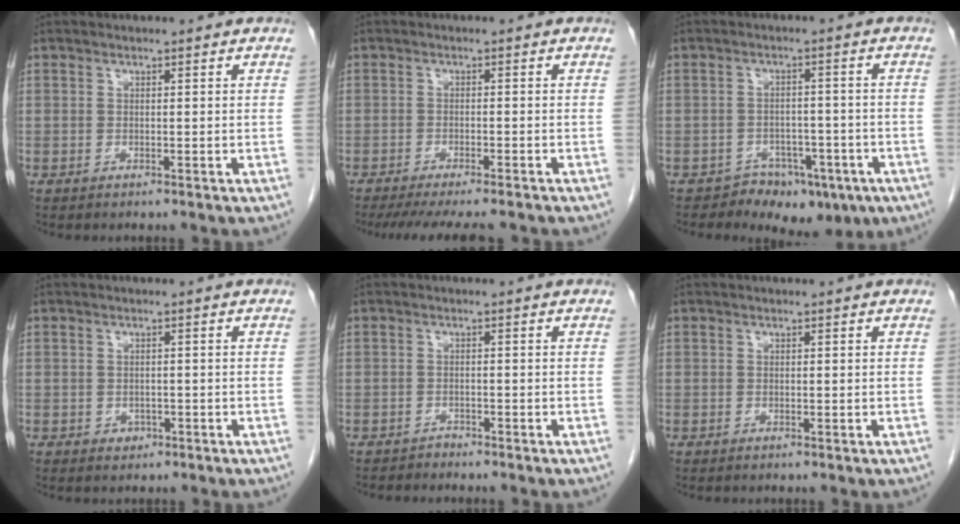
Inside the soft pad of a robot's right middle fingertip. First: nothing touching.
{"total": 11.5, "force": [-10.1, 1.5, 5.4], "torque": [-0.071, -0.014, -0.135]}
{"total": 7.9, "force": [-5.2, 5.1, 2.9], "torque": [-0.018, 0.022, -0.071]}
{"total": 1.4, "force": [-0.6, 1.1, 0.5], "torque": [-0.007, 0.004, -0.005]}
{"total": 0.9, "force": [-0.8, 0.1, 0.1], "torque": [-0.006, -0.002, -0.015]}
{"total": 0.0}